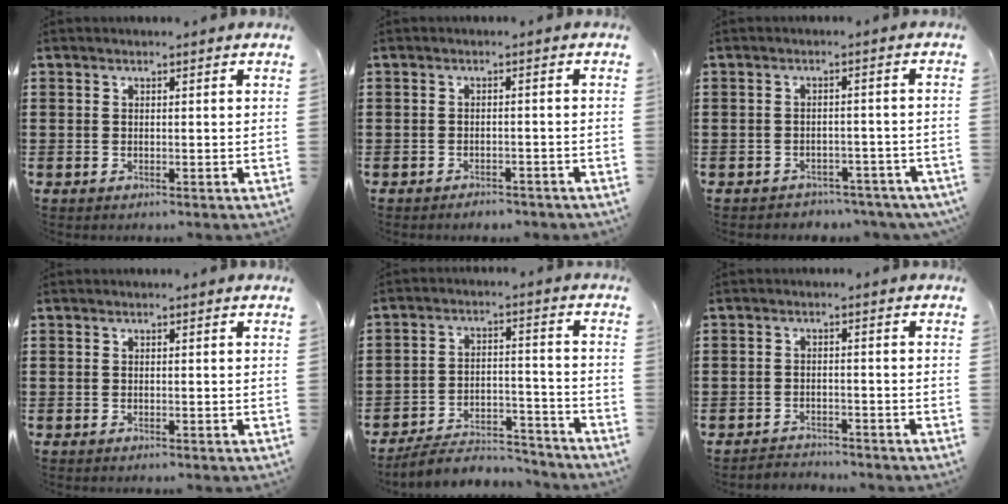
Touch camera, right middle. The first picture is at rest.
{"total": 1.7, "force": [-1.7, 0.4, 0.0], "torque": [-0.006, 0.003, -0.037]}
{"total": 2.3, "force": [-2.2, 0.7, -0.2], "torque": [-0.004, 0.004, -0.051]}
{"total": 0.0}
{"total": 6.5, "force": [-6.2, 1.4, 1.6], "torque": [-0.026, 0.017, -0.120]}
{"total": 2.7, "force": [-2.6, 0.5, -0.4], "torque": [-0.001, 0.002, -0.060]}